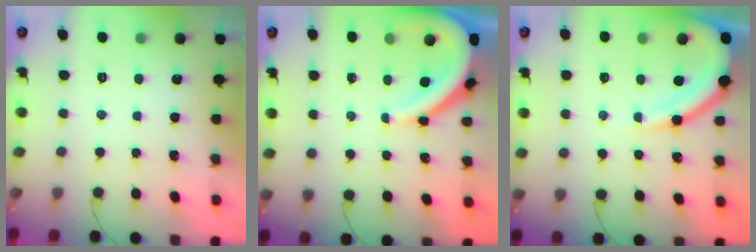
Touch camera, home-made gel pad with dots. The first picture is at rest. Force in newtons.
{"total": 10.9, "press": 10.9, "slide": 0.7}
{"total": 10.5, "press": 10.4, "slide": 1.1}